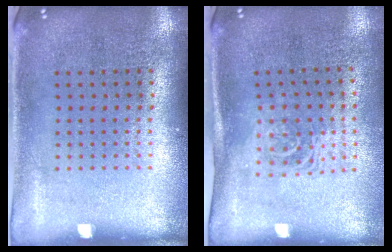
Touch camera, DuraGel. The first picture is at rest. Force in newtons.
{"total": 1.6, "press": 1.2, "slide": 1.0}